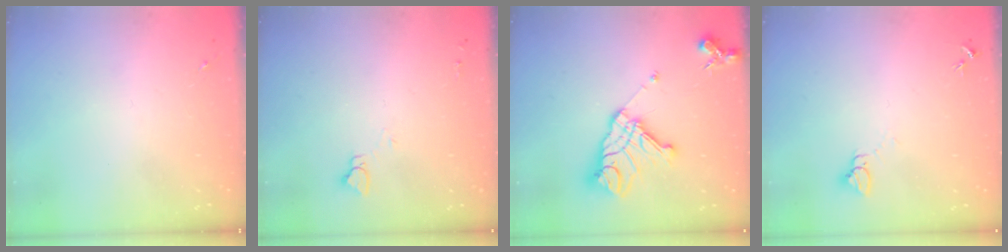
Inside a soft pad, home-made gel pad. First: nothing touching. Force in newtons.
{"total": 4.0, "press": 4.0, "slide": 0.4}
{"total": 17.5, "press": 17.3, "slide": 2.0}
{"total": 3.2, "press": 3.2, "slide": 0.1}